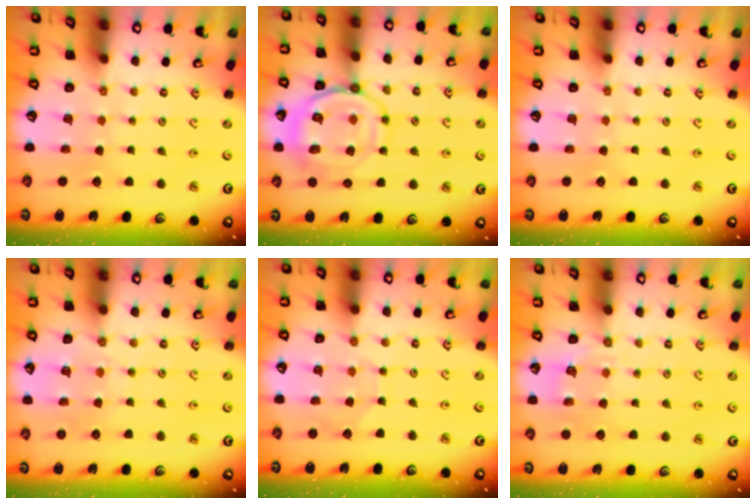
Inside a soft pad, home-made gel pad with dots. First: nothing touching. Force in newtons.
{"total": 14.2, "press": 14.1, "slide": 1.6}
{"total": 0.0}
{"total": 6.2, "press": 6.2, "slide": 1.0}
{"total": 4.7, "press": 4.6, "slide": 0.6}
{"total": 4.8, "press": 4.5, "slide": 1.5}